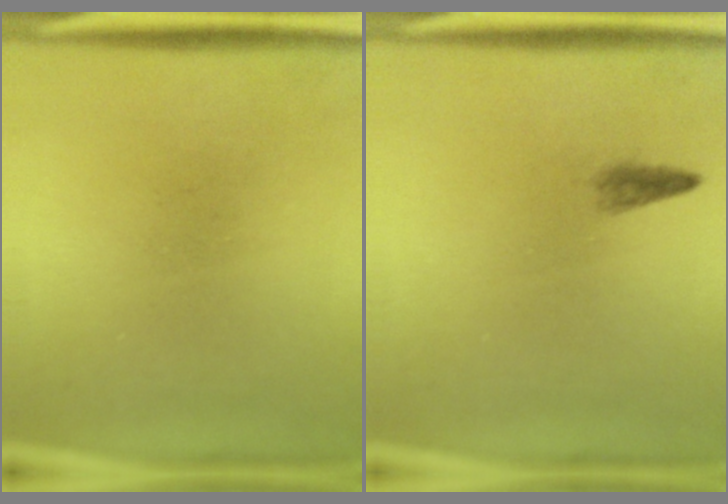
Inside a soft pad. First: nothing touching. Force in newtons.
{"total": 1.1}